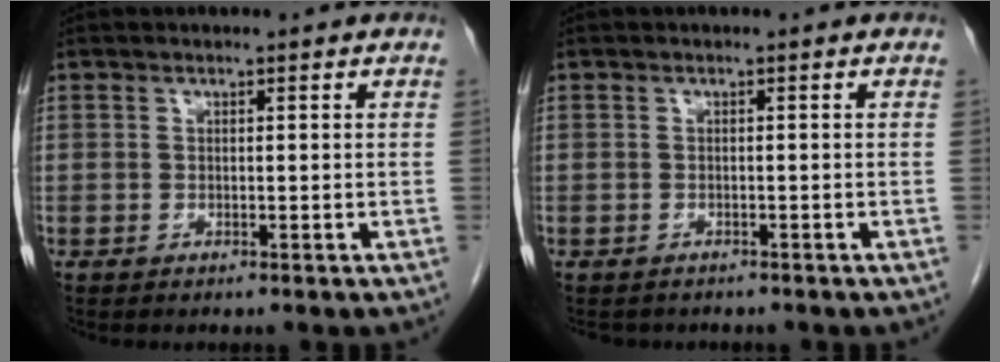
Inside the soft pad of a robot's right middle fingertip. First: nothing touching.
{"total": 3.2, "force": [-2.8, 1.4, 0.6], "torque": [-0.011, -0.002, -0.035]}